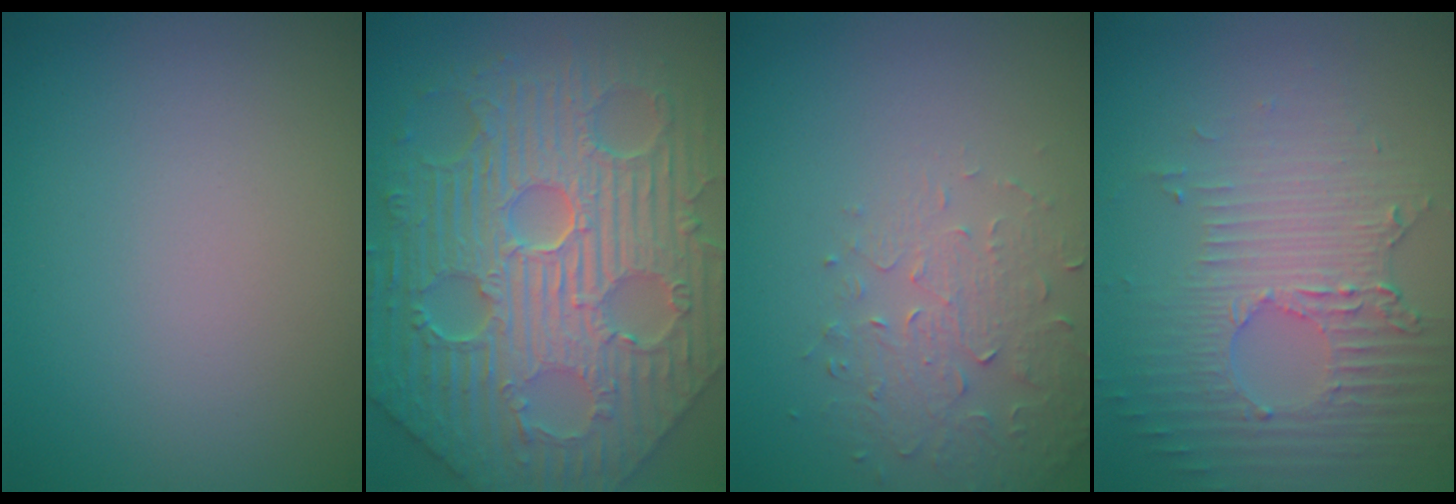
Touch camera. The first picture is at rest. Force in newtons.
{"total": 11.8, "press": 8.1, "slide": 8.5}
{"total": 1.9, "press": 1.5, "slide": 1.1}
{"total": 5.0, "press": 3.4, "slide": 3.6}